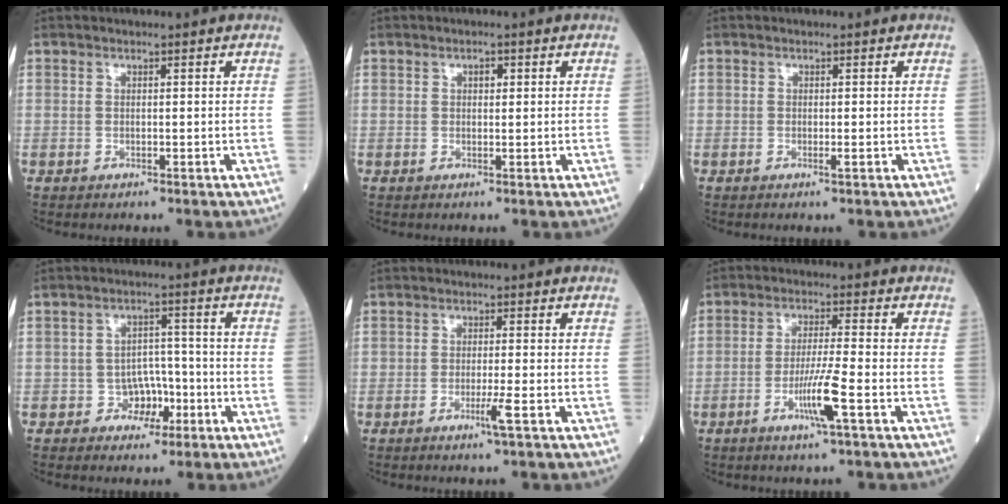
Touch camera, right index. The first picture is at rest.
{"total": 1.4, "force": [0.5, 0.8, 1.0], "torque": [-0.015, 0.002, 0.006]}
{"total": 0.7, "force": [-0.3, 0.0, 0.7], "torque": [-0.014, -0.001, -0.004]}
{"total": 4.5, "force": [-1.9, 3.6, 1.8], "torque": [-0.014, 0.014, -0.029]}
{"total": 2.7, "force": [-1.3, -0.4, 2.4], "torque": [-0.044, -0.006, -0.025]}
{"total": 6.7, "force": [-2.7, -0.5, 6.1], "torque": [-0.117, -0.010, -0.052]}